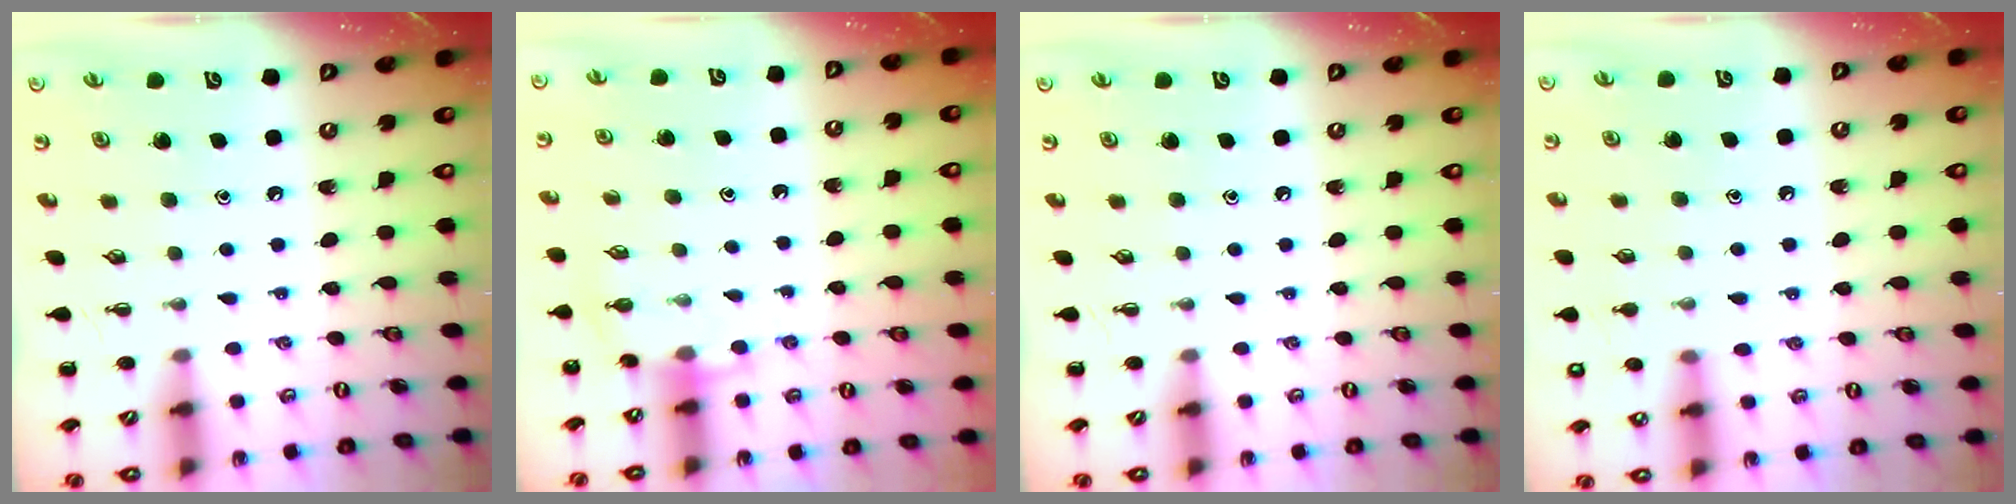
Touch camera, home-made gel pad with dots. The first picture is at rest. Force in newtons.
{"total": 5.1, "press": 5.1, "slide": 0.5}
{"total": 0.0}
{"total": 6.7, "press": 6.4, "slide": 2.3}